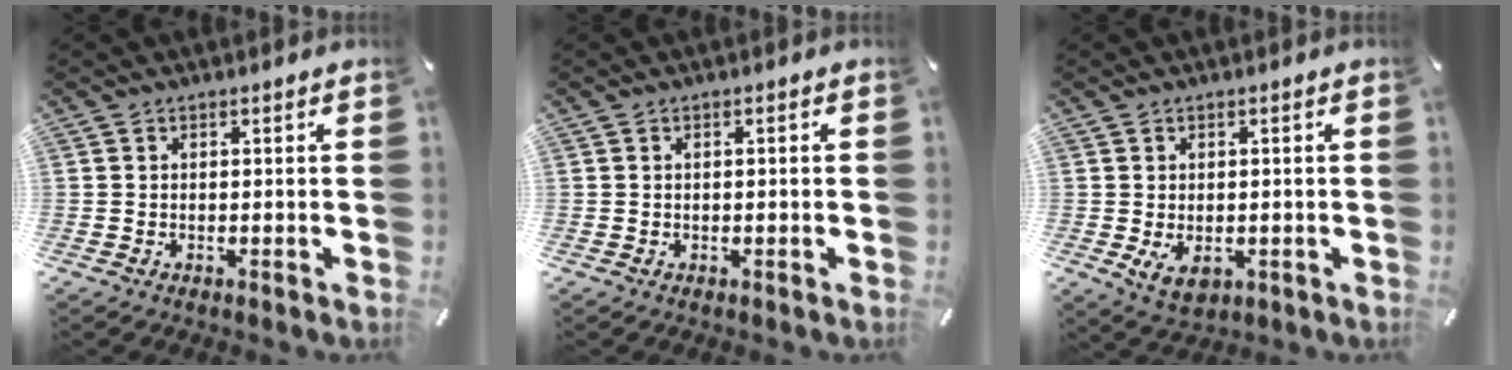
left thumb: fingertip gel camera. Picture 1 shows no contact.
{"total": 0.7, "force": [-0.1, 0.2, 0.6], "torque": [-0.011, 0.001, -0.002]}
{"total": 4.0, "force": [-1.1, 2.7, 2.8], "torque": [-0.050, -0.002, -0.021]}